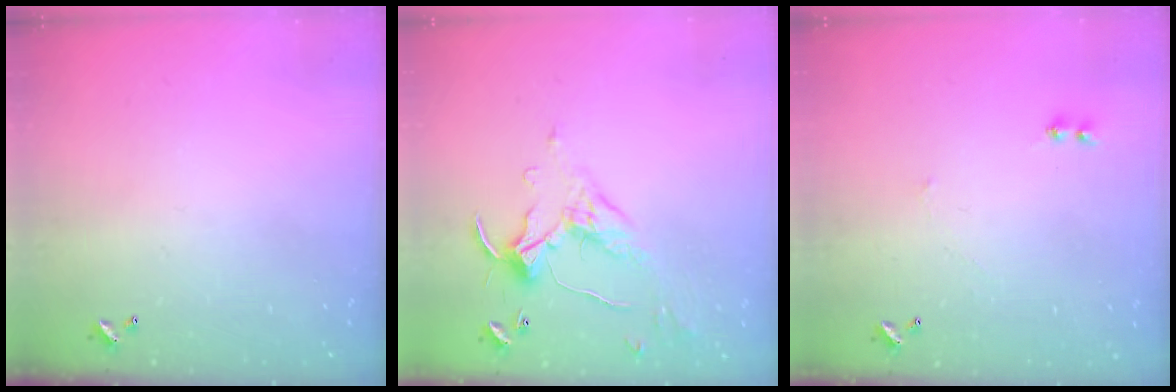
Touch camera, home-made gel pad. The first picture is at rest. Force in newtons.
{"total": 1.7, "press": 1.5, "slide": 0.8}
{"total": 2.9, "press": 2.9, "slide": 0.4}